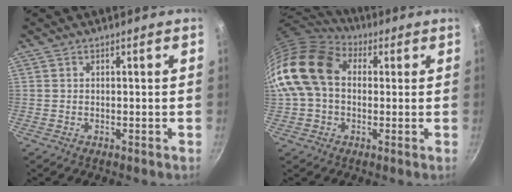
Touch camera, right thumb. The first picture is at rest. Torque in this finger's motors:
{"motor_torque": [2.42, 2.59, 0.94, -0.86, 0.52]}